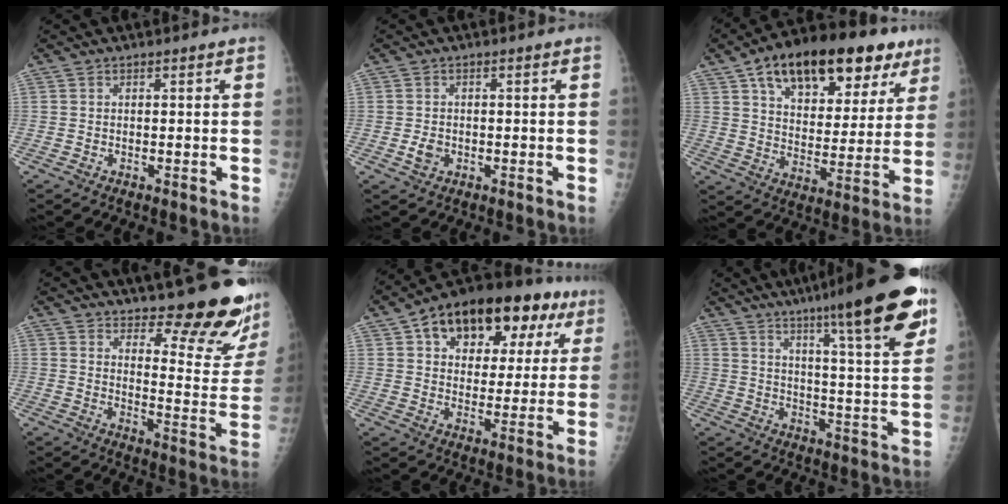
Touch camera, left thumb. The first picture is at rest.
{"total": 2.4, "force": [-0.6, 1.8, 1.5], "torque": [-0.024, 0.005, -0.009]}
{"total": 26.0, "force": [14.3, 13.1, 17.4], "torque": [-0.227, -0.002, 0.217]}
{"total": 16.9, "force": [14.2, 4.0, 8.2], "torque": [-0.065, -0.139, 0.180]}
{"total": 23.0, "force": [10.7, 13.2, 15.5], "torque": [-0.183, 0.017, 0.154]}
{"total": 21.1, "force": [12.8, 2.5, 16.6], "torque": [-0.220, -0.049, 0.182]}